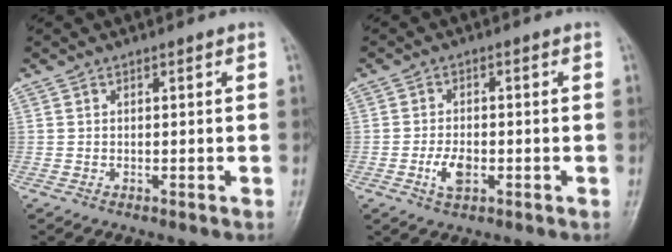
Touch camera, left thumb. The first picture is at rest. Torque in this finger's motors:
{"motor_torque": [-0.02, 0.18, 0.10, 0.03, 0.01]}